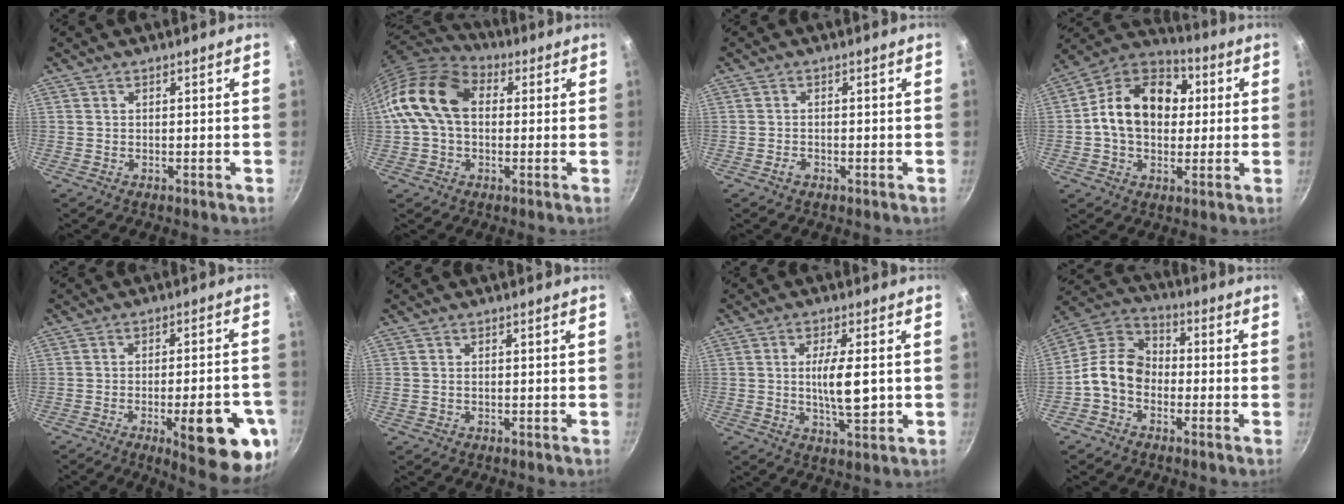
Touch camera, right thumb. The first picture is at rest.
{"total": 15.0, "force": [1.7, 10.5, 10.7], "torque": [-0.173, 0.027, 0.011]}
{"total": 1.2, "force": [-0.7, 0.8, 0.6], "torque": [-0.015, 0.006, -0.013]}
{"total": 16.9, "force": [1.6, 12.6, 11.2], "torque": [-0.155, 0.028, 0.006]}
{"total": 17.9, "force": [-6.7, 5.3, 15.7], "torque": [-0.169, 0.017, -0.082]}
{"total": 0.7, "force": [0.0, 0.6, 0.4], "torque": [-0.007, 0.002, -0.001]}
{"total": 8.0, "force": [0.0, 2.5, 7.6], "torque": [-0.127, -0.001, 0.002]}
{"total": 10.2, "force": [-2.8, 7.6, 6.2], "torque": [-0.085, 0.043, -0.079]}